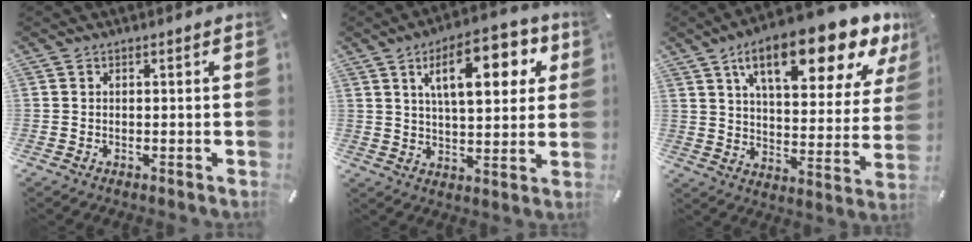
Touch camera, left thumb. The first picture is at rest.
{"total": 16.1, "force": [6.8, 7.1, 12.7], "torque": [-0.190, -0.009, 0.107]}
{"total": 20.4, "force": [12.9, 7.5, 13.9], "torque": [-0.204, -0.077, 0.205]}